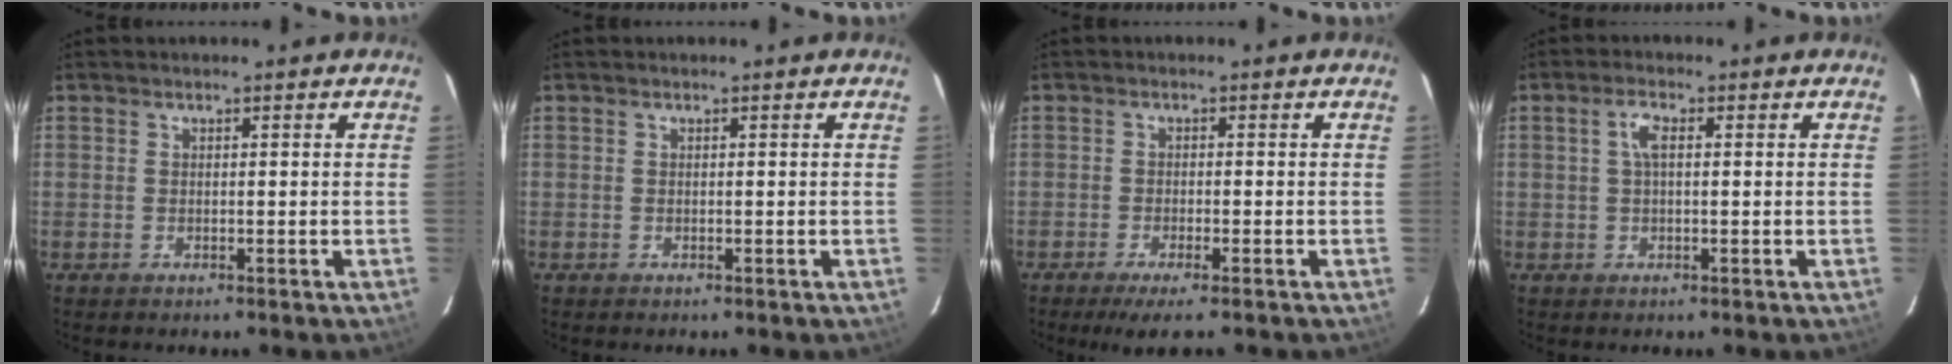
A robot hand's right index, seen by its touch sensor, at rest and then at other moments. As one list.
[{"total": 0.0}, {"total": 4.5, "force": [-3.4, 0.3, 3.0], "torque": [-0.067, -0.015, -0.058]}, {"total": 2.7, "force": [0.4, 1.0, 2.4], "torque": [-0.052, 0.008, 0.008]}]